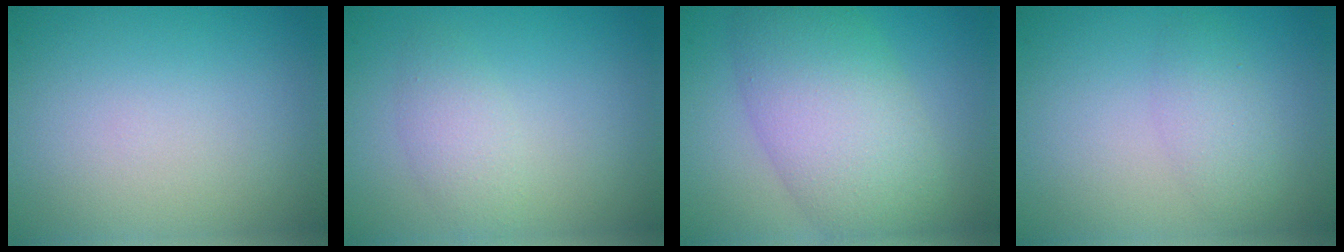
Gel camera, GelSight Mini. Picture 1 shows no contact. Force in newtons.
{"total": 2.1, "press": 2.1, "slide": 0.1}
{"total": 8.6, "press": 8.6, "slide": 0.2}
{"total": 2.0, "press": 2.0, "slide": 0.1}